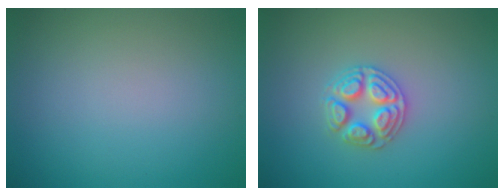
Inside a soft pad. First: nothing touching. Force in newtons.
{"total": 3.0, "press": 2.9, "slide": 0.4}